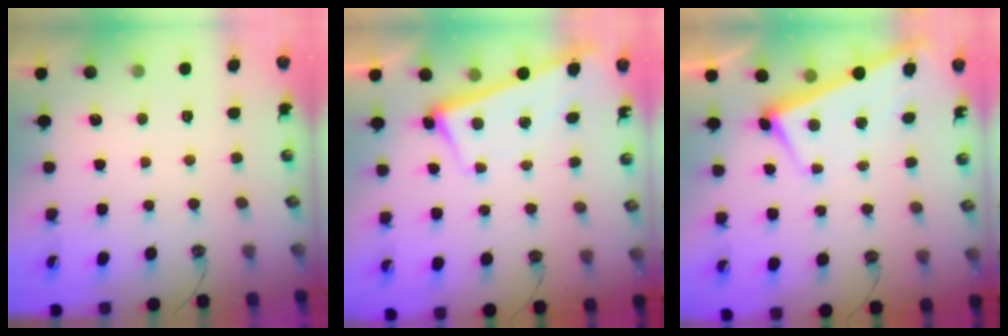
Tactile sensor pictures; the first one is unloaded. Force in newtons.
{"total": 2.5, "press": 2.5, "slide": 0.7}
{"total": 2.7, "press": 2.7, "slide": 0.4}